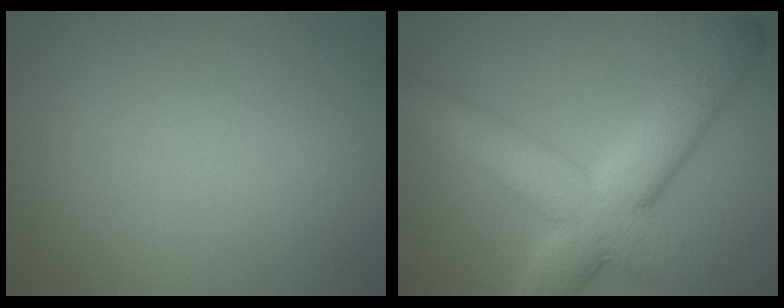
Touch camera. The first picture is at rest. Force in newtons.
{"total": 9.8, "press": 9.8, "slide": 0.7}